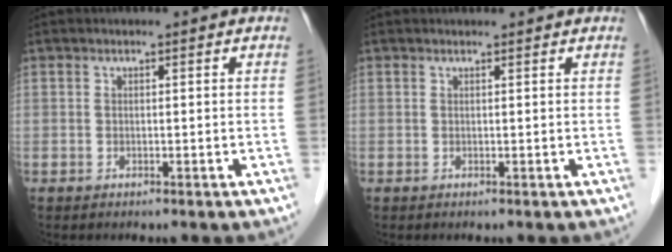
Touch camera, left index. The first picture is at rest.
{"total": 1.4, "force": [1.4, 0.3, 0.2], "torque": [-0.011, 0.016, 0.017]}